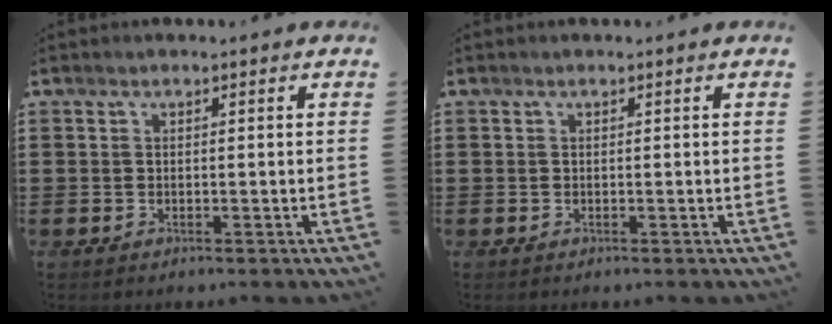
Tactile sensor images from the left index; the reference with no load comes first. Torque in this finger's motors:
{"motor_torque": [0.00, 0.00, -0.01, 0.00]}